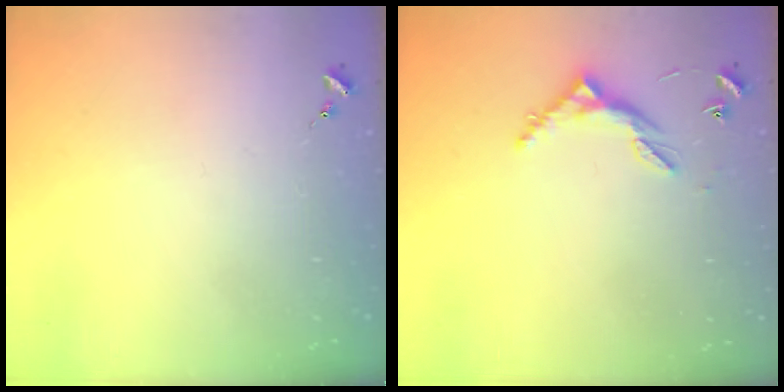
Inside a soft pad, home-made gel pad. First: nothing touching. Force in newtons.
{"total": 6.1, "press": 6.1, "slide": 0.4}